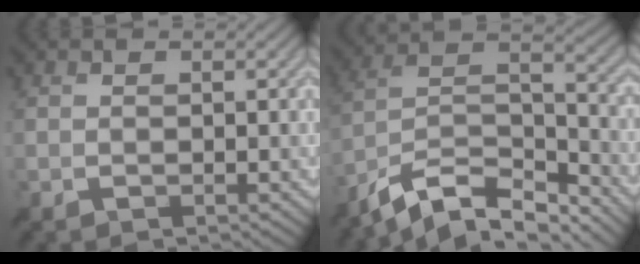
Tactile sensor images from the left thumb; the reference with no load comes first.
{"total": 12.5, "force": [-9.8, 3.9, 6.7], "torque": [-0.146, -0.001, -0.180]}